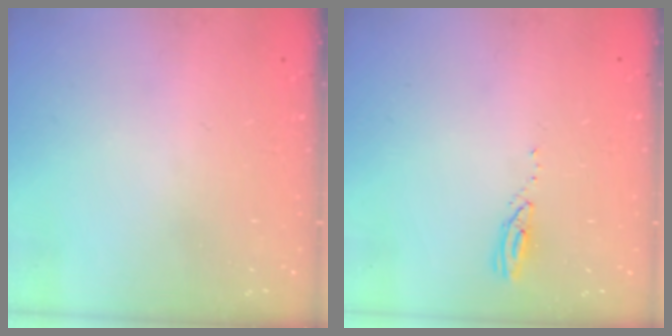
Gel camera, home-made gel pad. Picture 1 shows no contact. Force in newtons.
{"total": 3.0, "press": 3.0, "slide": 0.1}